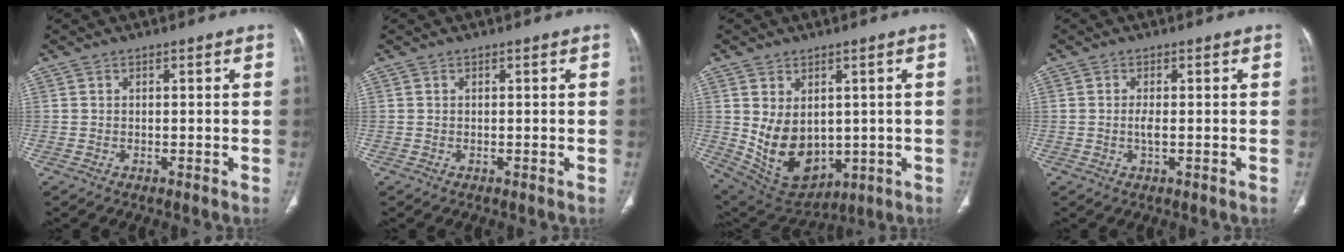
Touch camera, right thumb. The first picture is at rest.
{"total": 0.0}
{"total": 12.8, "force": [0.2, 9.1, 9.0], "torque": [-0.129, -0.013, 0.042]}
{"total": 1.7, "force": [-0.2, 0.5, 1.7], "torque": [-0.038, -0.002, -0.005]}